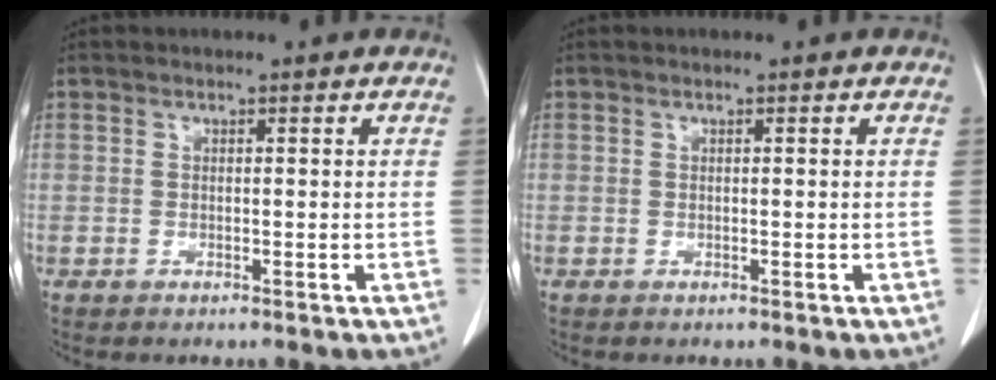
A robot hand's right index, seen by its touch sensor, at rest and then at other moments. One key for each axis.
{"total": 0.0}